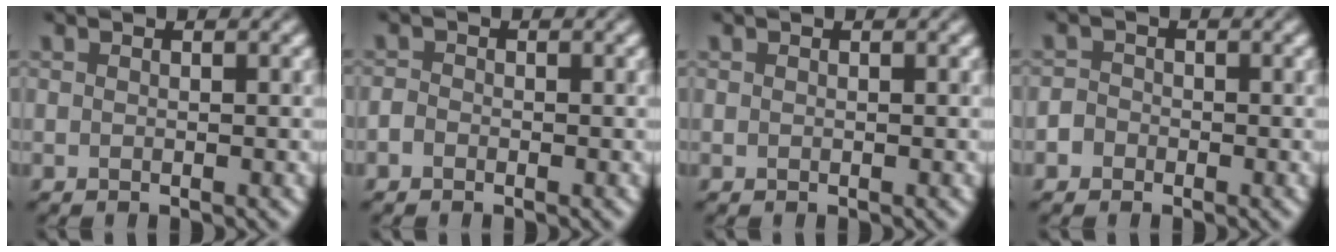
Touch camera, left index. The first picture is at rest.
{"total": 0.7, "force": [-0.5, 0.5, 0.2], "torque": [-0.001, 0.004, -0.013]}
{"total": 0.0}
{"total": 1.2, "force": [-0.7, 1.0, 0.1], "torque": [0.007, 0.006, -0.019]}